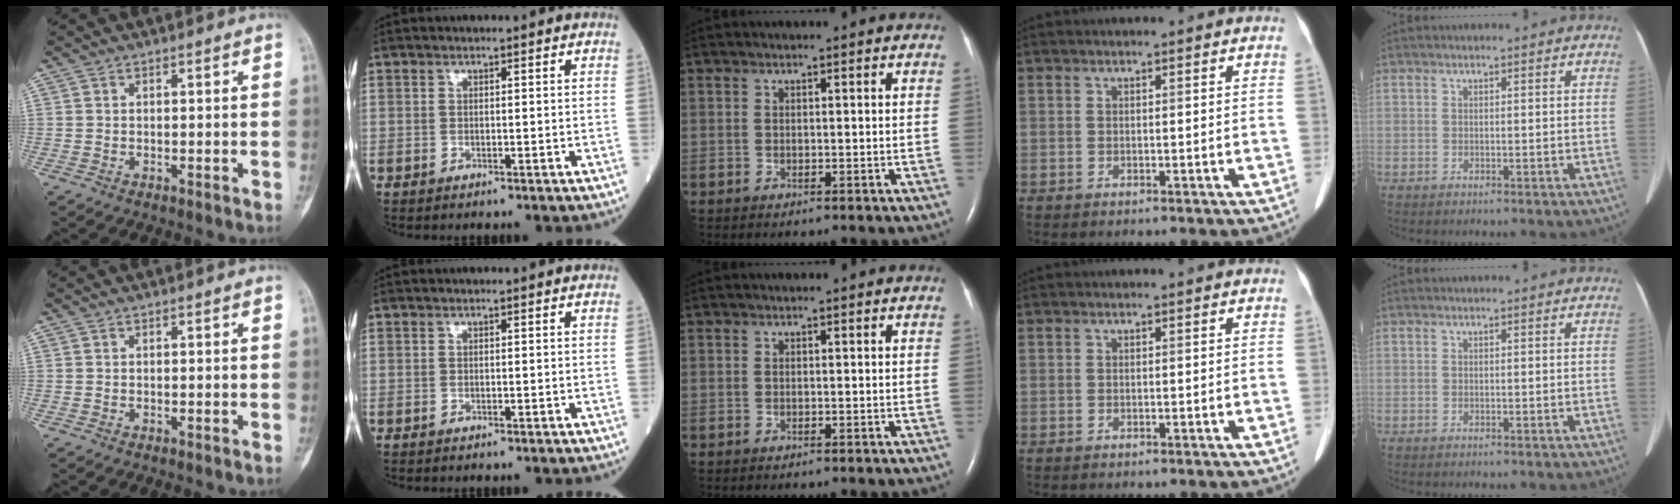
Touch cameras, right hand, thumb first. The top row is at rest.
{}